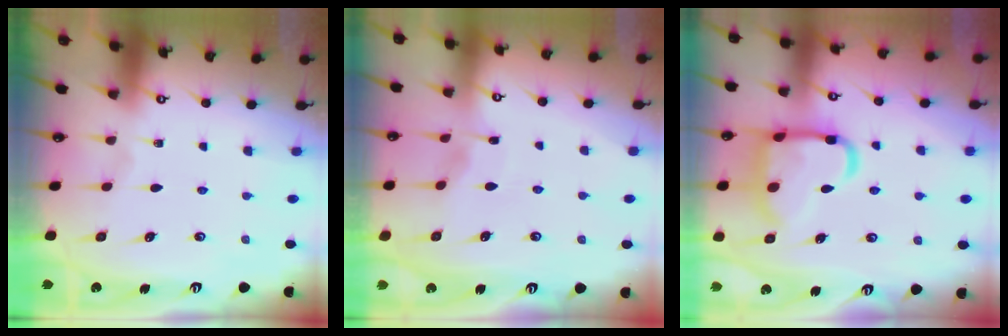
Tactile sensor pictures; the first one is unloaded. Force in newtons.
{"total": 2.7, "press": 2.6, "slide": 0.4}
{"total": 17.4, "press": 17.3, "slide": 1.6}